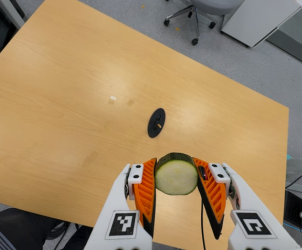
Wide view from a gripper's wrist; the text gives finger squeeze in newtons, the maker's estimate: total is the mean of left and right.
{"total": 12.1, "left": 10.5, "right": 13.6}